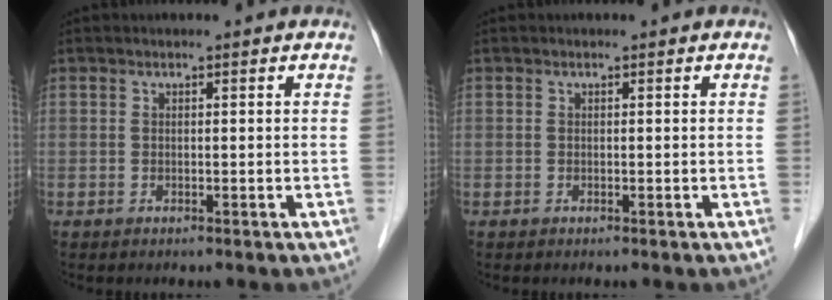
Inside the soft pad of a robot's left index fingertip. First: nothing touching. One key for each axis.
{"total": 0.0}